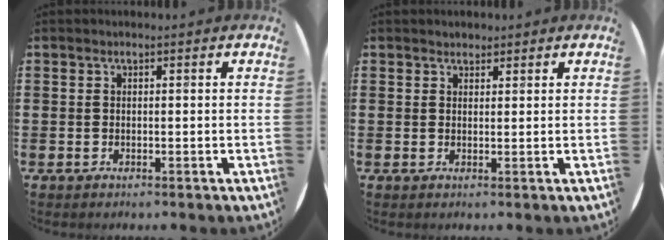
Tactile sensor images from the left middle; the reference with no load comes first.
{"total": 1.2, "force": [1.2, 0.4, 0.0], "torque": [-0.001, 0.002, 0.023]}